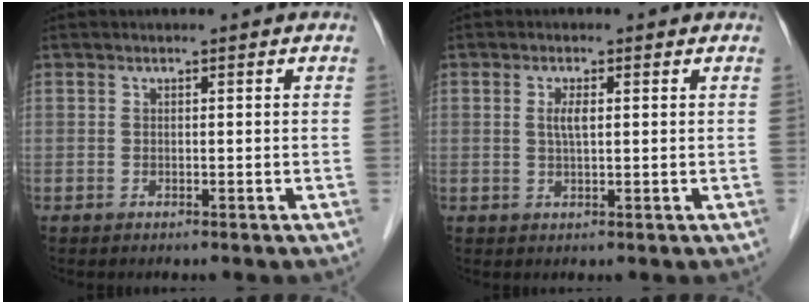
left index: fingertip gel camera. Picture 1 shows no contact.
{"total": 2.1, "force": [0.4, 0.6, 2.0], "torque": [-0.044, -0.001, 0.008]}